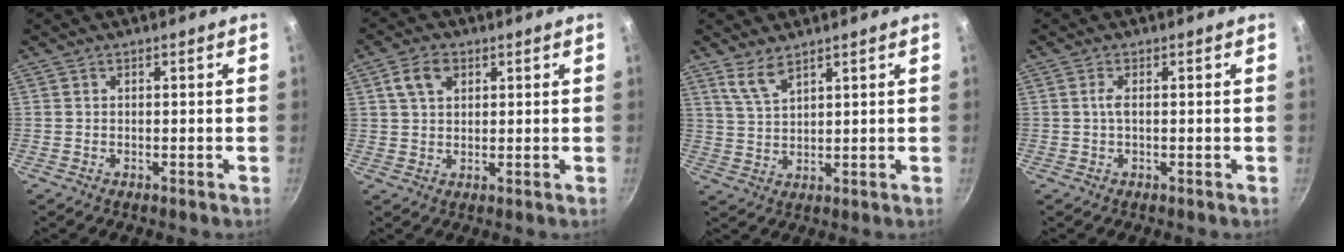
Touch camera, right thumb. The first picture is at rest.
{"total": 5.5, "force": [2.2, 3.7, 3.4], "torque": [-0.049, 0.003, 0.039]}
{"total": 4.7, "force": [3.5, 1.4, 2.9], "torque": [-0.056, -0.020, 0.076]}
{"total": 1.5, "force": [0.0, 0.4, 1.4], "torque": [-0.035, 0.004, -0.002]}